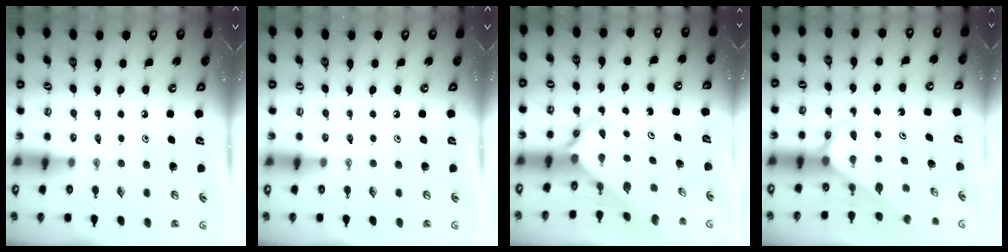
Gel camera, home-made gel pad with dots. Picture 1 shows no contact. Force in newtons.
{"total": 0.0}
{"total": 2.6, "press": 2.6, "slide": 0.2}
{"total": 2.7, "press": 2.7, "slide": 0.2}